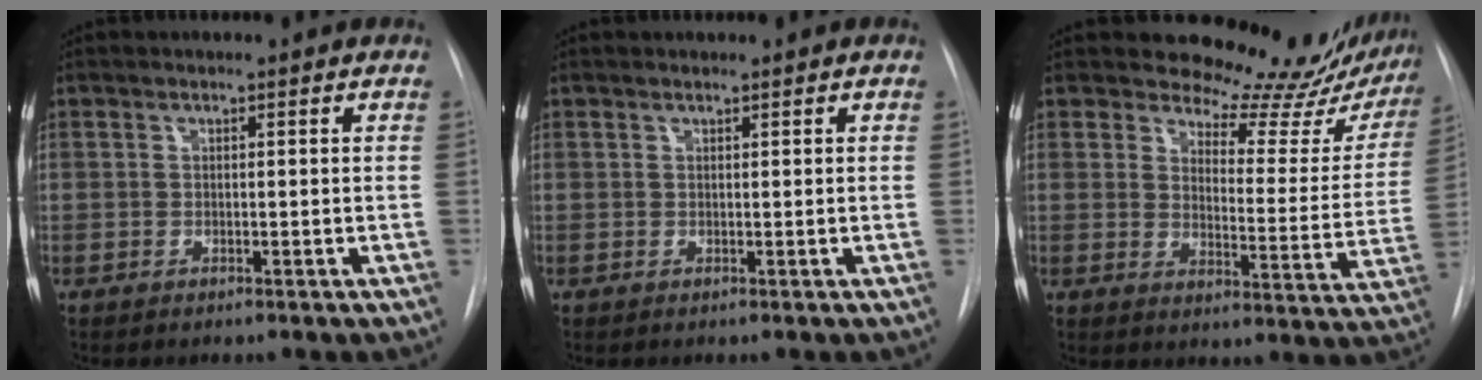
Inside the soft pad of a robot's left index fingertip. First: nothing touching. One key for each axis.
{"total": 0.0}
{"total": 17.9, "fx": 17.0, "fy": 4.5, "fz": 3.3, "tx": -0.013, "ty": -0.098, "tz": 0.183}